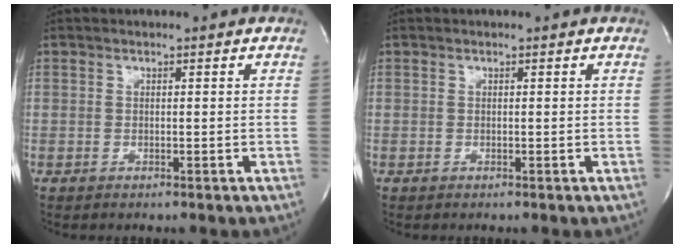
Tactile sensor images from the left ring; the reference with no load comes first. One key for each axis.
{"total": 0.0}